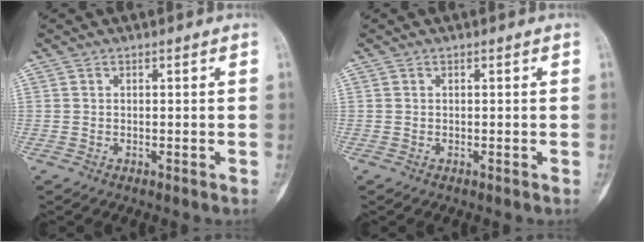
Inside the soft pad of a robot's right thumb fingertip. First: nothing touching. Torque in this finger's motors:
{"motor_torque": [0.58, 0.02, -0.07, 0.02, 0.04]}